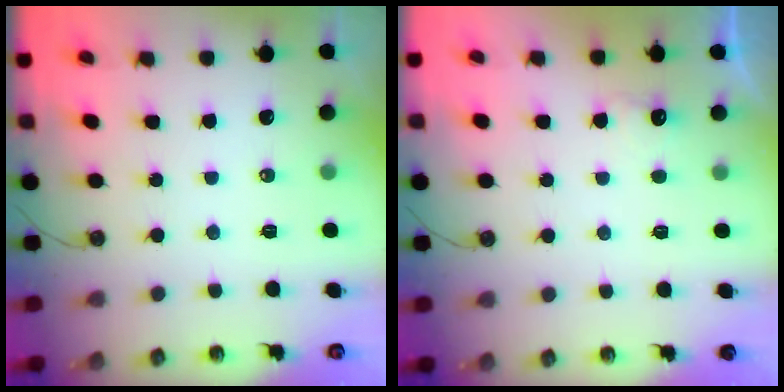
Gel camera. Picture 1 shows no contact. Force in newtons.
{"total": 3.6, "press": 3.5, "slide": 0.8}